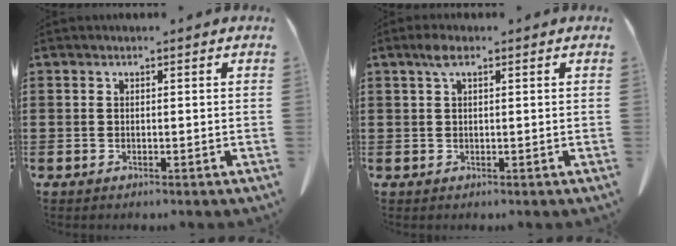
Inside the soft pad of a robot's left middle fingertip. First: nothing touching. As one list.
[{"total": 2.3, "force": [0.9, 0.9, 2.0], "torque": [-0.043, 0.006, 0.015]}]